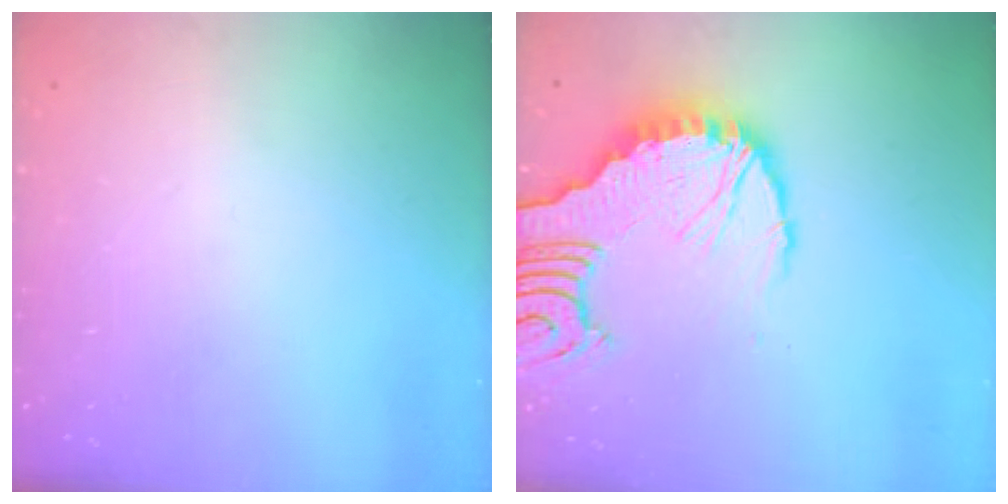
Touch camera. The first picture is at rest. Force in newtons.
{"total": 10.0, "press": 9.9, "slide": 1.2}